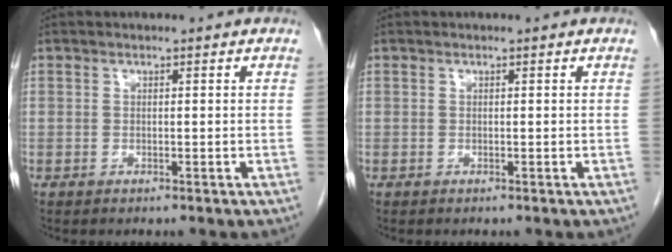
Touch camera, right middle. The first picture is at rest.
{"total": 0.0}